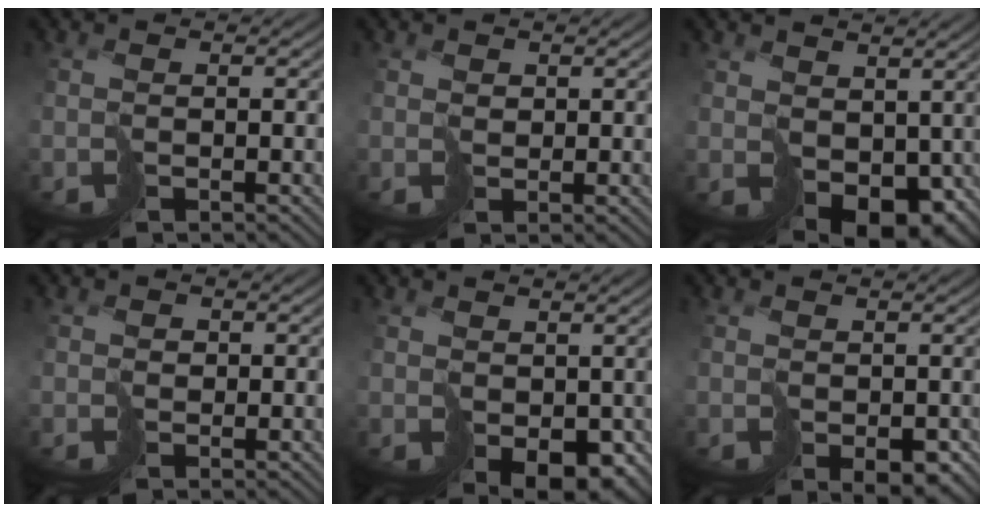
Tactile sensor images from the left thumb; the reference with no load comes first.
{"total": 1.7, "force": [1.5, 0.6, -0.1], "torque": [0.002, 0.006, 0.032]}
{"total": 9.1, "force": [0.8, 6.6, 6.2], "torque": [-0.118, -0.037, 0.040]}
{"total": 1.2, "force": [0.8, 1.0, -0.1], "torque": [0.004, 0.003, 0.013]}
{"total": 5.4, "force": [0.2, 3.9, 3.8], "torque": [-0.072, -0.026, 0.019]}
{"total": 3.0, "force": [-0.2, 2.1, 2.1], "torque": [-0.042, -0.011, 0.007]}